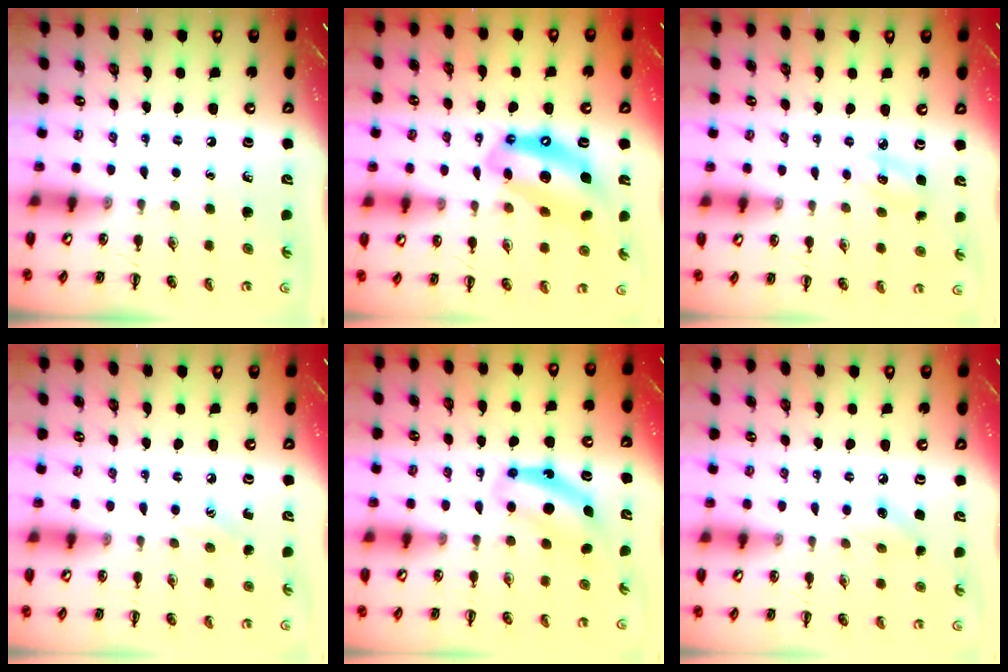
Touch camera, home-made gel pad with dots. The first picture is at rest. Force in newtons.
{"total": 13.8, "press": 13.4, "slide": 3.3}
{"total": 4.9, "press": 4.7, "slide": 1.2}
{"total": 5.4, "press": 5.2, "slide": 1.3}
{"total": 6.9, "press": 6.9, "slide": 0.2}
{"total": 5.8, "press": 5.6, "slide": 1.3}